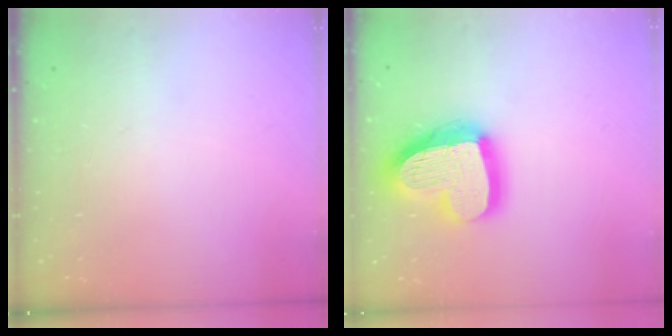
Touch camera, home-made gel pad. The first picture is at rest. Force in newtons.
{"total": 21.5, "press": 21.4, "slide": 2.1}